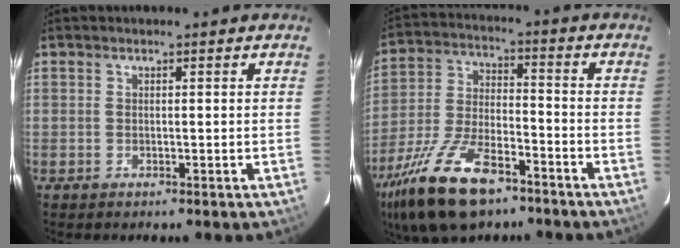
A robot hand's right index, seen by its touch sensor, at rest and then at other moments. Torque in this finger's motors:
{"motor_torque": [1.12, -1.03, 0.69, 0.21]}